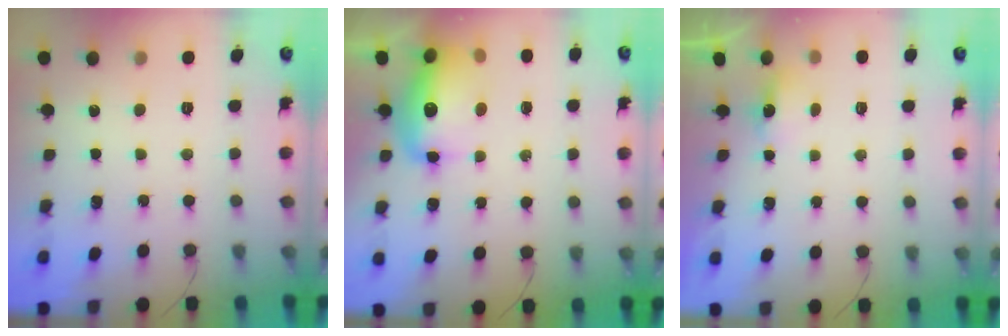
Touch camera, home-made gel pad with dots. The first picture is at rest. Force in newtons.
{"total": 14.6, "press": 14.3, "slide": 3.2}
{"total": 2.0, "press": 1.8, "slide": 0.8}